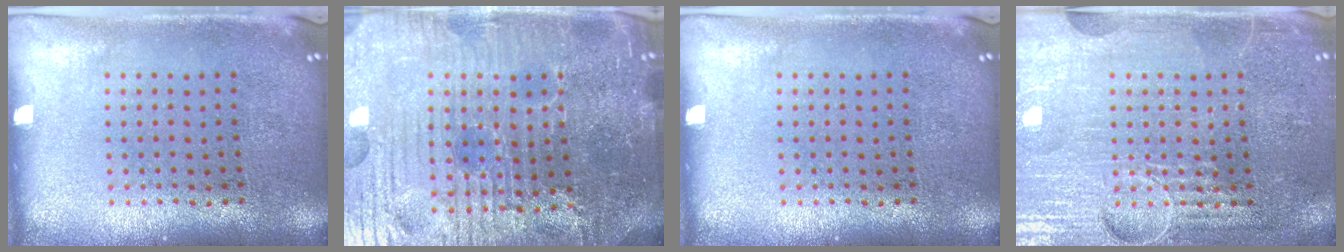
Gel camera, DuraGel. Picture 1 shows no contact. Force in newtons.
{"total": 6.1, "press": 5.7, "slide": 2.3}
{"total": 0.0}
{"total": 4.1, "press": 4.0, "slide": 0.7}